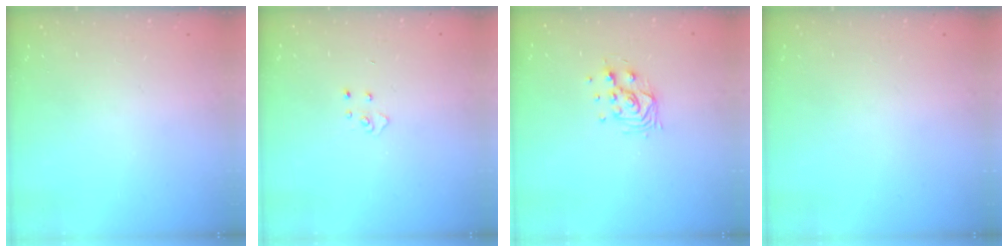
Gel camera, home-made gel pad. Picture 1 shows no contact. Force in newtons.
{"total": 3.4, "press": 3.4, "slide": 0.4}
{"total": 9.0, "press": 8.9, "slide": 1.5}
{"total": 0.0}